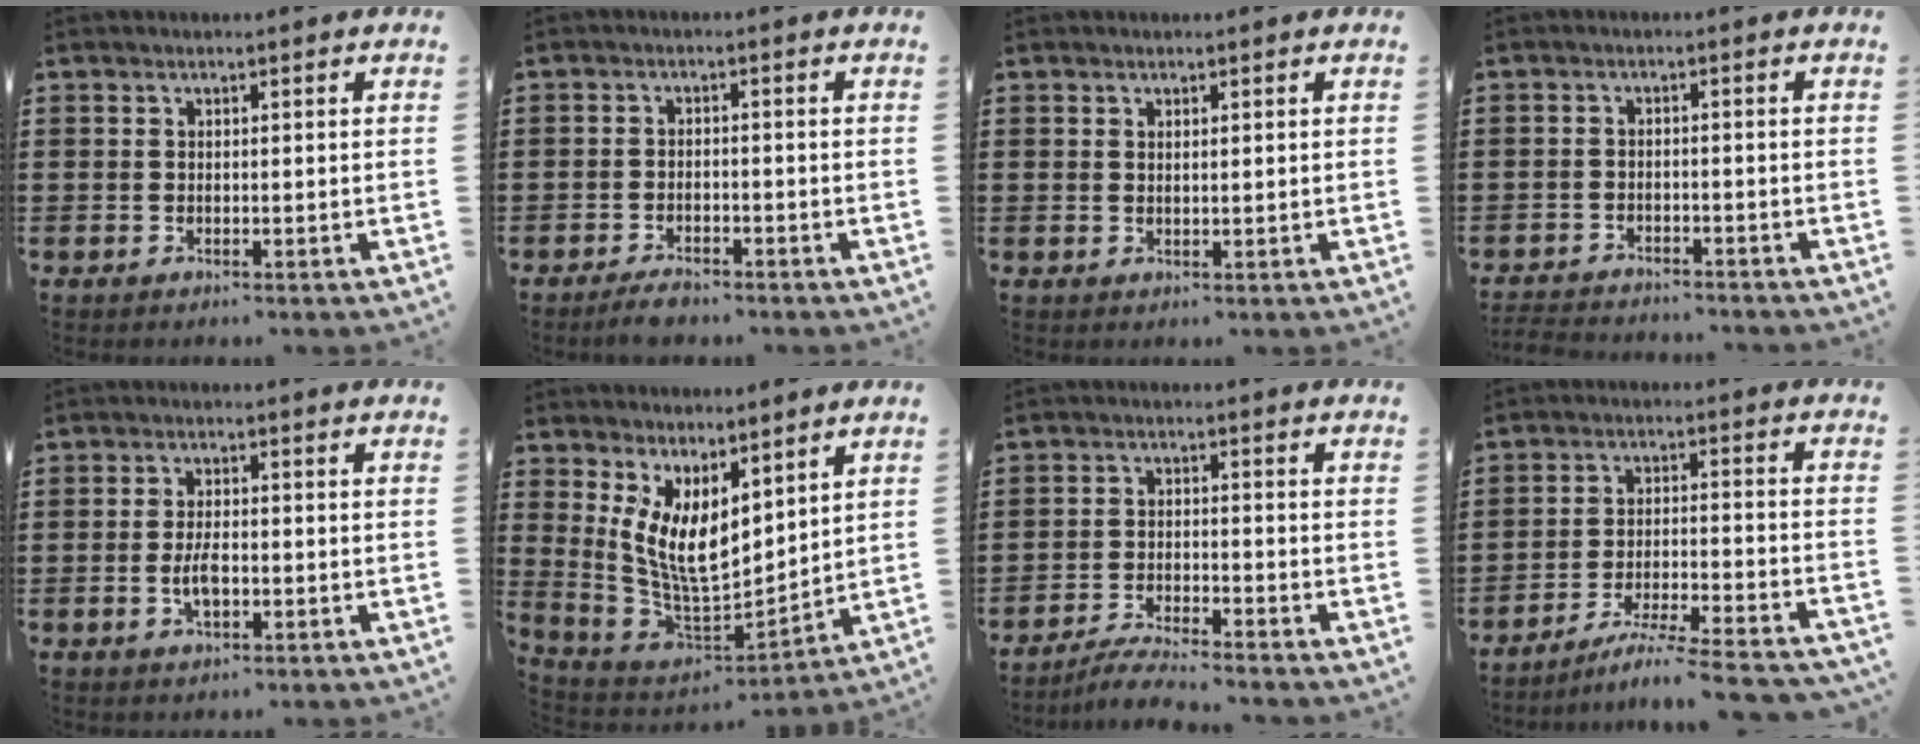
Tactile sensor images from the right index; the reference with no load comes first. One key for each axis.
{"total": 2.2, "fx": -2.0, "fy": 0.5, "fz": 0.7, "tx": -0.016, "ty": 0.004, "tz": -0.041}
{"total": 0.7, "fx": 0.4, "fy": 0.1, "fz": 0.5, "tx": -0.010, "ty": 0.001, "tz": 0.008}
{"total": 2.5, "fx": -2.5, "fy": 0.2, "fz": -0.1, "tx": -0.004, "ty": 0.000, "tz": -0.055}
{"total": 3.8, "fx": -0.9, "fy": 1.5, "fz": 3.3, "tx": -0.075, "ty": -0.002, "tz": -0.021}
{"total": 8.6, "fx": 4.0, "fy": 3.9, "fz": 6.5, "tx": -0.156, "ty": -0.027, "tz": 0.073}
{"total": 4.0, "fx": -3.8, "fy": -0.1, "fz": 1.1, "tx": -0.019, "ty": 0.001, "tz": -0.076}
{"total": 6.5, "fx": -5.9, "fy": -0.5, "fz": 2.6, "tx": -0.047, "ty": -0.012, "tz": -0.115}